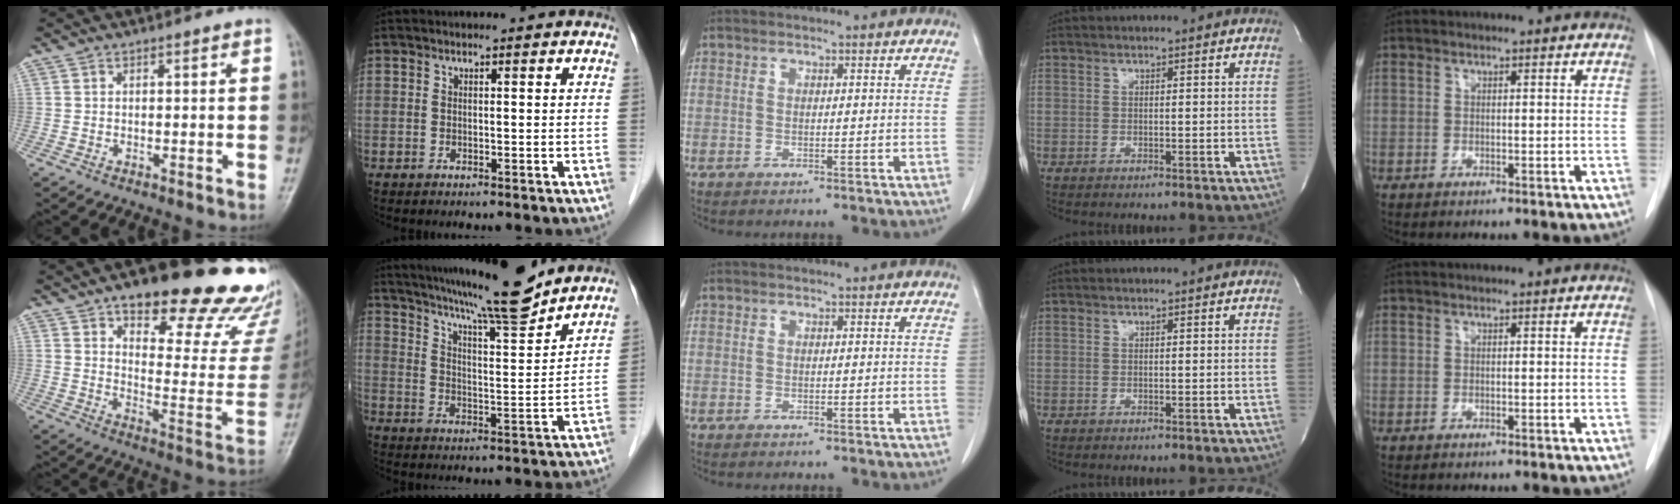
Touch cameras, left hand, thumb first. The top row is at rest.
{"thumb": {"total": 27.4, "force": [19.1, 9.5, 17.3], "torque": [-0.178, -0.086, 0.245]}, "index": {"total": 16.3, "force": [14.3, 0.3, 7.9], "torque": [-0.133, 0.000, 0.216]}}